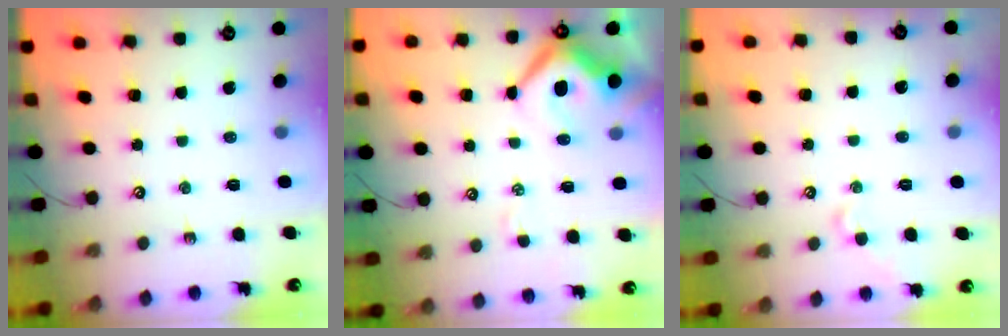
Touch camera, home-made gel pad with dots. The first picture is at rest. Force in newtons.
{"total": 7.6, "press": 7.4, "slide": 1.4}
{"total": 2.0, "press": 2.0, "slide": 0.4}